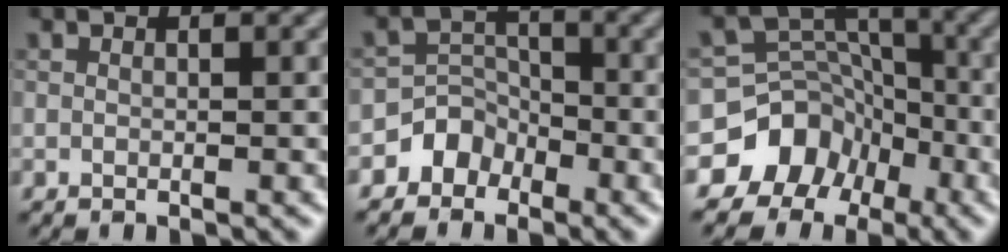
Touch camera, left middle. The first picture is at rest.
{"total": 2.9, "force": [-2.0, 2.2, 0.2], "torque": [0.032, 0.021, -0.043]}
{"total": 8.3, "force": [-5.0, 6.5, 1.1], "torque": [0.000, 0.011, -0.100]}